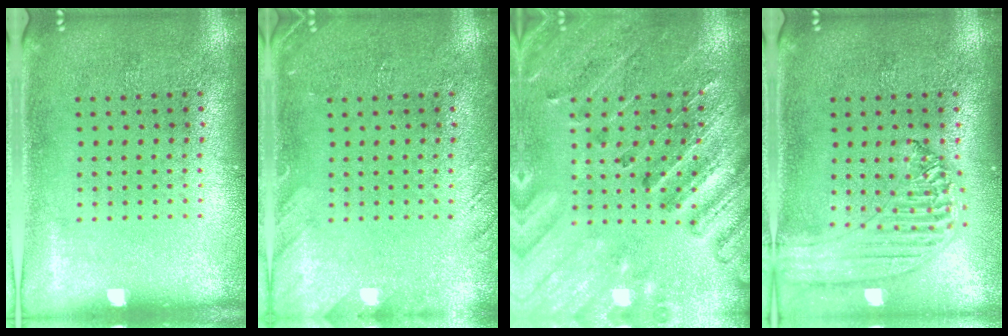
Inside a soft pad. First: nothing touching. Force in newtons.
{"total": 1.6, "press": 1.6, "slide": 0.2}
{"total": 2.6, "press": 2.6, "slide": 0.4}
{"total": 1.3, "press": 1.2, "slide": 0.2}